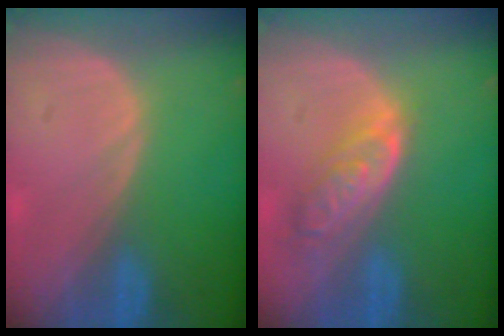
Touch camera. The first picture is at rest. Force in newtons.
{"total": 6.4, "press": 5.8, "slide": 2.7}